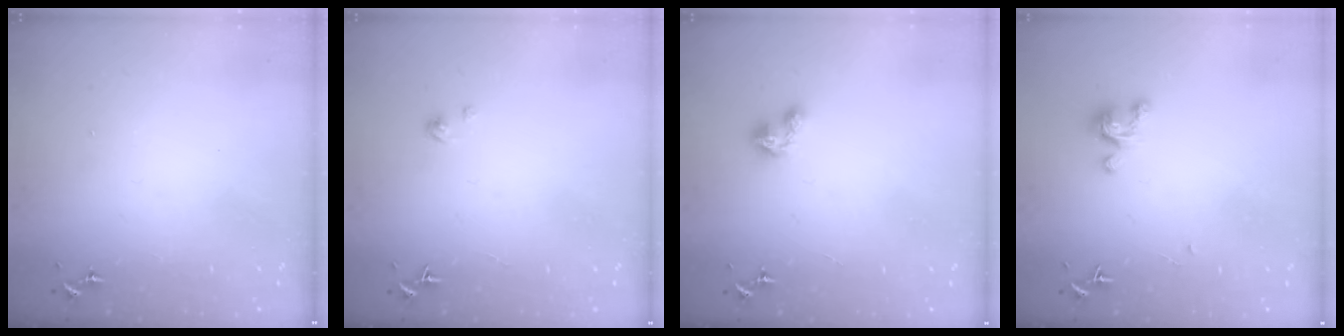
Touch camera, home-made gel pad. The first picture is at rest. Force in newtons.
{"total": 1.8, "press": 1.8, "slide": 0.2}
{"total": 6.1, "press": 6.1, "slide": 0.8}
{"total": 3.9, "press": 3.9, "slide": 0.2}